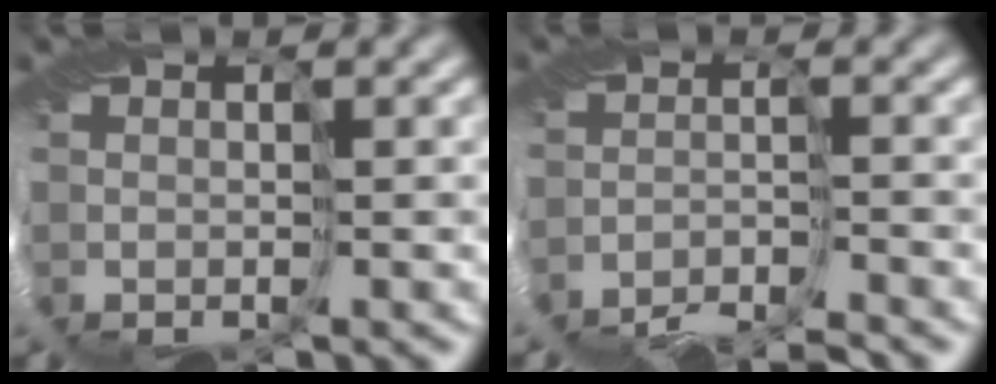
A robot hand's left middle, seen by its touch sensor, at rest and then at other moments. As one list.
[{"total": 5.5, "force": [-5.4, 0.2, 0.7], "torque": [-0.019, -0.010, -0.106]}]